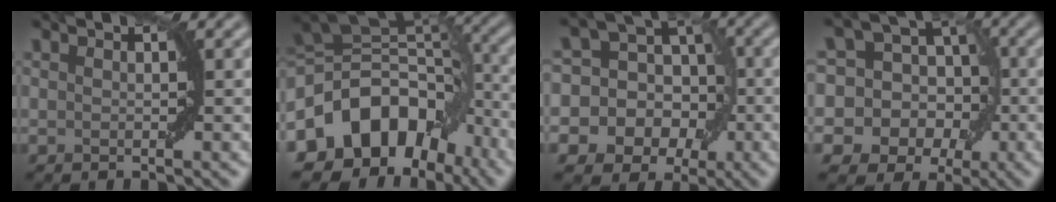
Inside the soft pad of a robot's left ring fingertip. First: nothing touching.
{"total": 12.4, "force": [-5.1, 8.9, 6.9], "torque": [-0.127, 0.014, -0.099]}
{"total": 13.1, "force": [-2.2, 11.9, 5.0], "torque": [-0.110, 0.027, -0.063]}
{"total": 13.6, "force": [-1.5, 12.4, 5.4], "torque": [-0.120, 0.026, -0.053]}